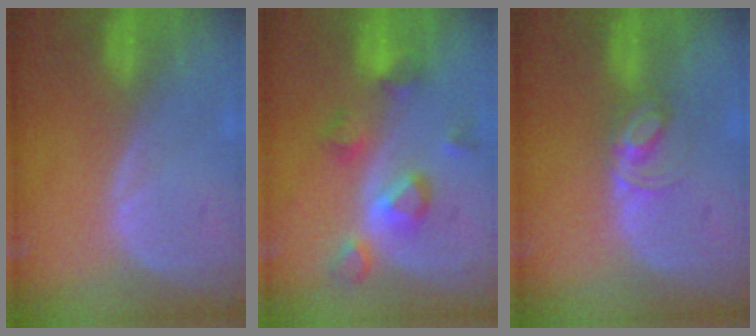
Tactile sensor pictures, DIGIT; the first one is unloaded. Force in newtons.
{"total": 6.6, "press": 6.6, "slide": 0.7}
{"total": 3.9, "press": 3.9, "slide": 0.4}